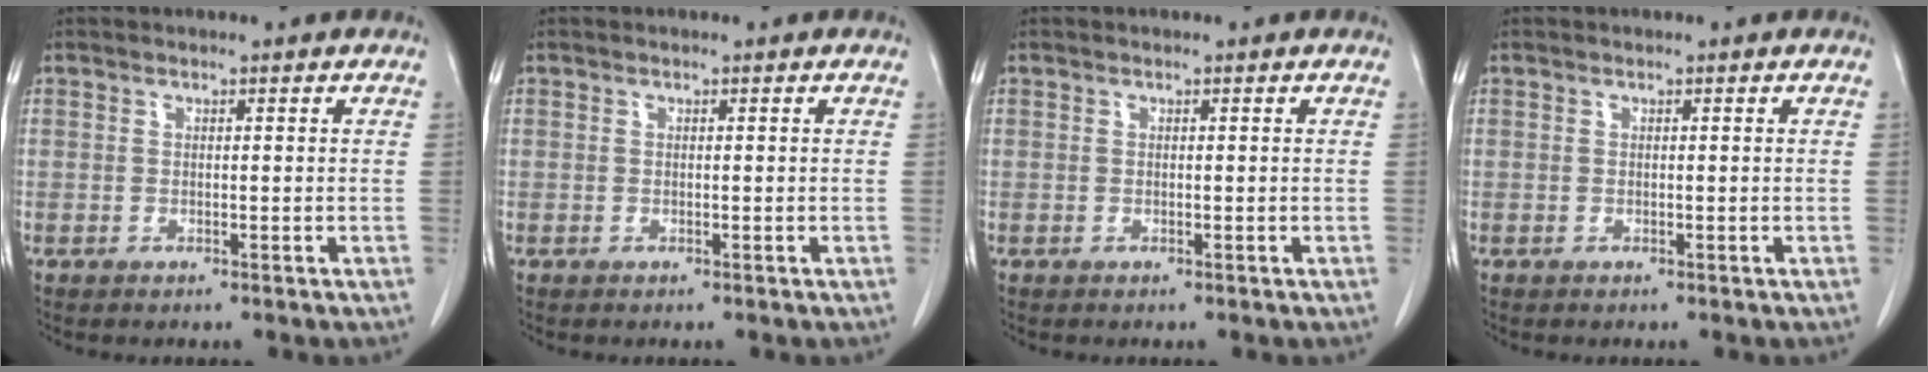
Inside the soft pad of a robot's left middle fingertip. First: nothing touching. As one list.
[{"total": 0.0}, {"total": 0.0}, {"total": 0.0}]